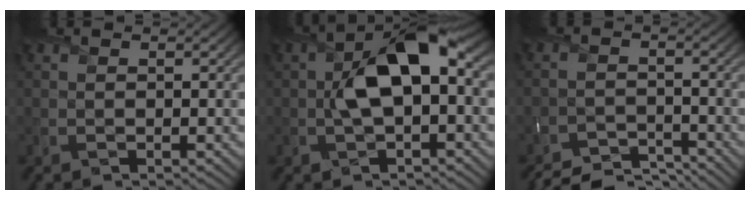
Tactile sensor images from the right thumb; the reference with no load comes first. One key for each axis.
{"total": 9.7, "fx": 0.5, "fy": 5.0, "fz": 8.3, "tx": -0.156, "ty": 0.007, "tz": 0.006}
{"total": 6.0, "fx": -5.8, "fy": 1.0, "fz": 1.4, "tx": -0.026, "ty": -0.007, "tz": -0.100}